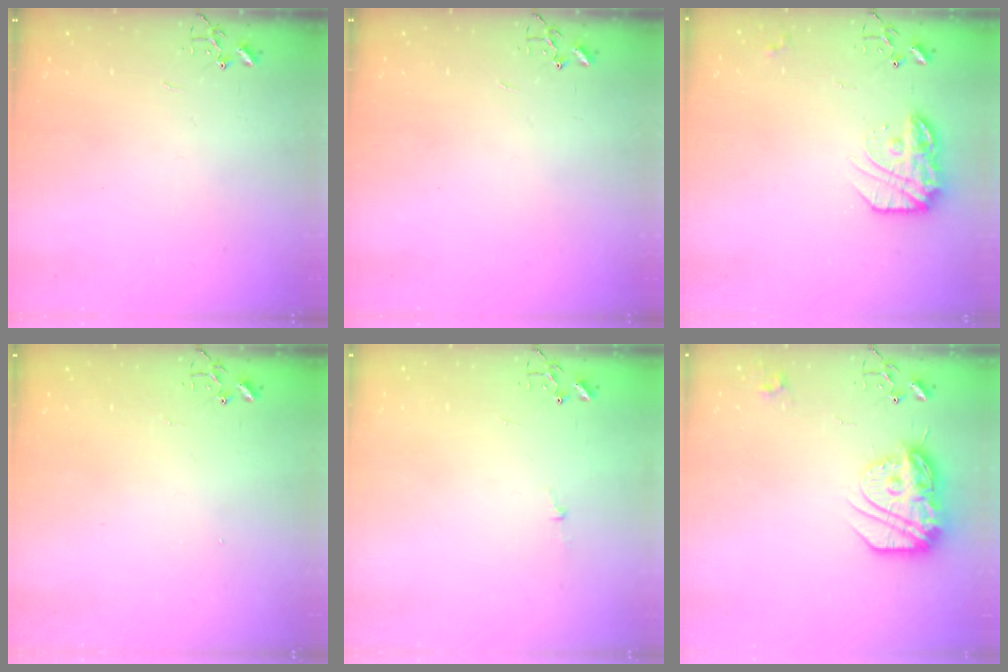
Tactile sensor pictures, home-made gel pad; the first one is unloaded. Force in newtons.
{"total": 0.0}
{"total": 15.4, "press": 15.3, "slide": 0.8}
{"total": 1.3, "press": 1.2, "slide": 0.1}
{"total": 2.7, "press": 2.7, "slide": 0.3}
{"total": 17.7, "press": 17.6, "slide": 1.8}